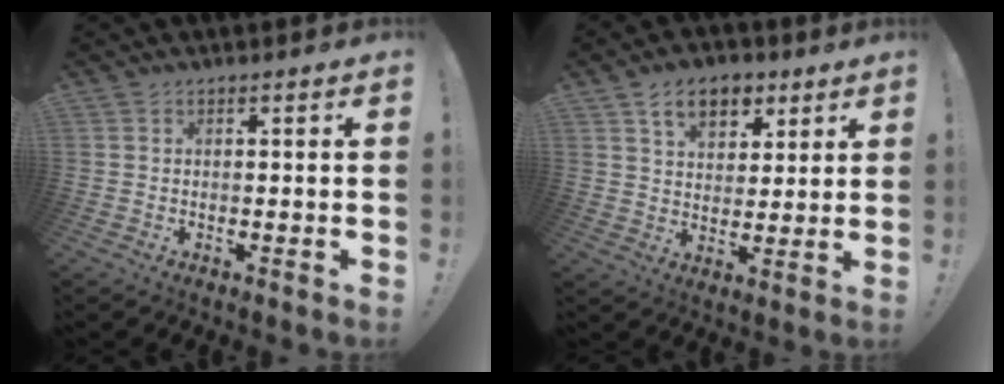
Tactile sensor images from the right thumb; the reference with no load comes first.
{"total": 10.9, "force": [5.8, 7.0, 6.0], "torque": [-0.084, -0.018, 0.108]}